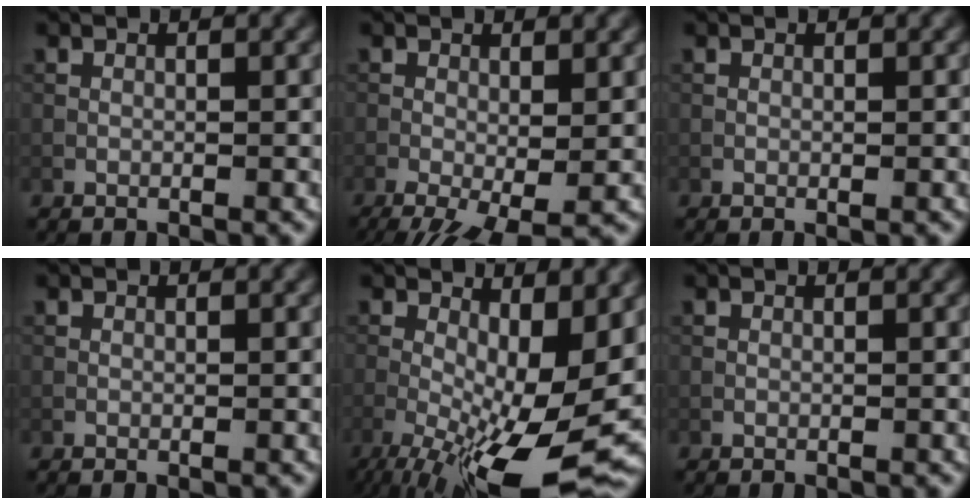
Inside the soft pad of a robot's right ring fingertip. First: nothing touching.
{"total": 5.3, "force": [-2.2, 1.7, 4.5], "torque": [-0.082, -0.009, -0.033]}
{"total": 0.0}
{"total": 0.0}
{"total": 14.6, "force": [-4.2, 5.0, 13.1], "torque": [-0.212, -0.012, -0.061]}
{"total": 0.0}